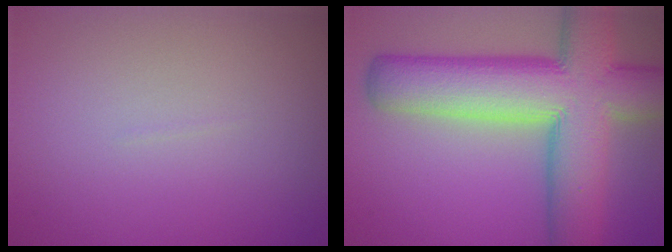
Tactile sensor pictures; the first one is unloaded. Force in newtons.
{"total": 13.1, "press": 13.1, "slide": 0.7}